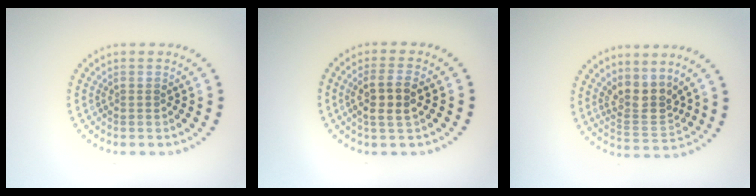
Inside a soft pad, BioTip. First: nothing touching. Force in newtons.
{"total": 3.0, "press": 2.7, "slide": 1.2}
{"total": 3.2, "press": 2.6, "slide": 1.8}